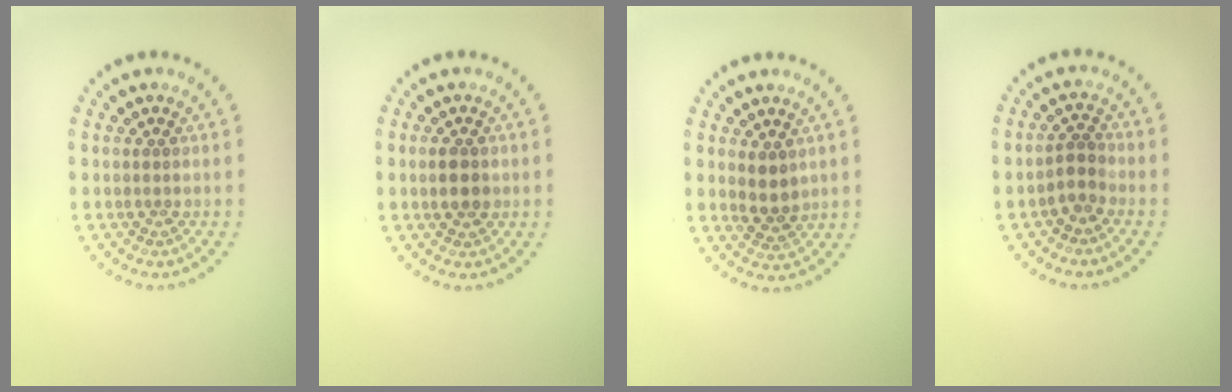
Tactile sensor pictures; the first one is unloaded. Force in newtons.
{"total": 2.2, "press": 2.2, "slide": 0.1}
{"total": 2.4, "press": 2.2, "slide": 0.8}
{"total": 1.8, "press": 1.5, "slide": 1.0}